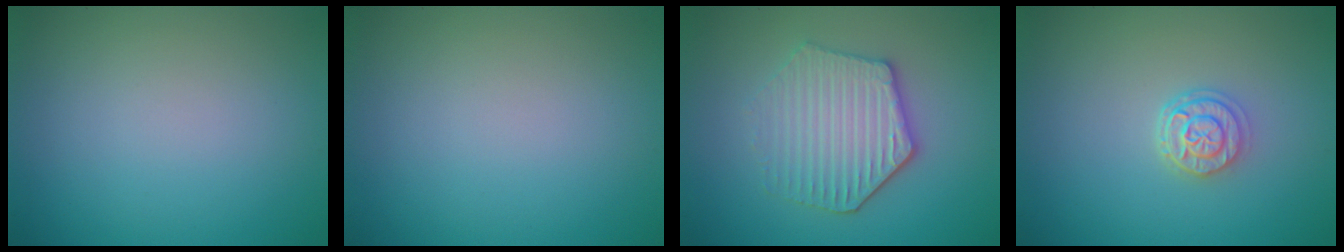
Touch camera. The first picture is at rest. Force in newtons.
{"total": 0.0}
{"total": 4.4, "press": 4.1, "slide": 1.7}
{"total": 2.6, "press": 2.2, "slide": 1.5}